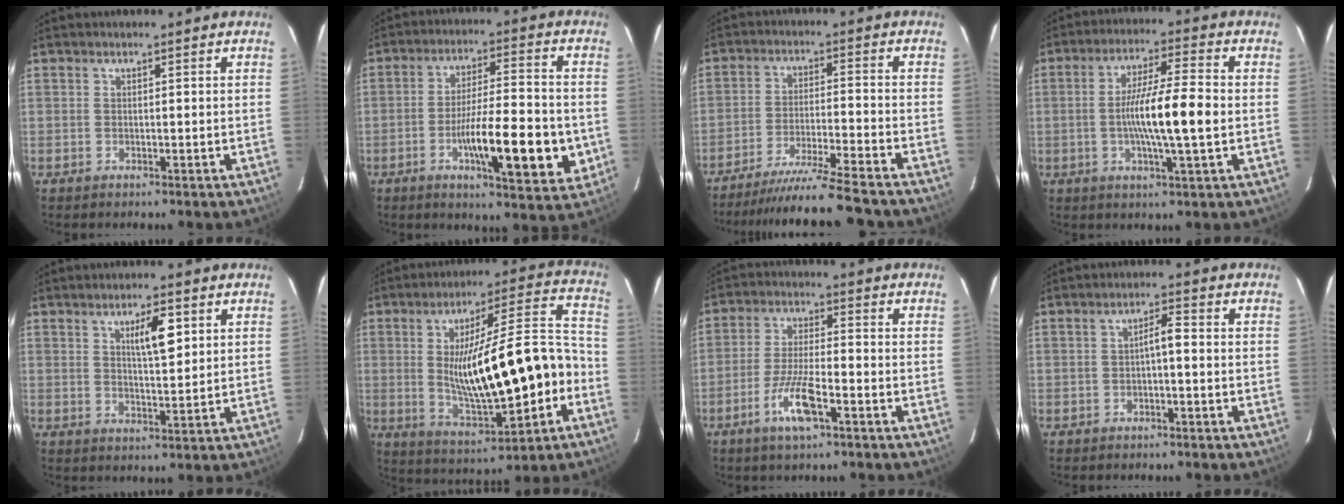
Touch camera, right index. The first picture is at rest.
{"total": 15.6, "force": [-4.2, 3.0, 14.7], "torque": [-0.227, 0.000, -0.064]}
{"total": 14.9, "force": [-13.2, -1.1, 6.8], "torque": [-0.104, -0.030, -0.213]}
{"total": 11.3, "force": [-1.2, 0.7, 11.2], "torque": [-0.200, 0.002, -0.027]}
{"total": 5.8, "force": [2.3, 1.3, 5.2], "torque": [-0.088, 0.003, 0.041]}
{"total": 21.2, "force": [-3.2, 4.3, 20.6], "torque": [-0.340, 0.016, -0.034]}
{"total": 8.0, "force": [-4.0, 1.4, 6.8], "torque": [-0.137, -0.006, -0.073]}
{"total": 2.9, "force": [-0.4, 0.6, 2.8], "torque": [-0.047, 0.012, -0.005]}